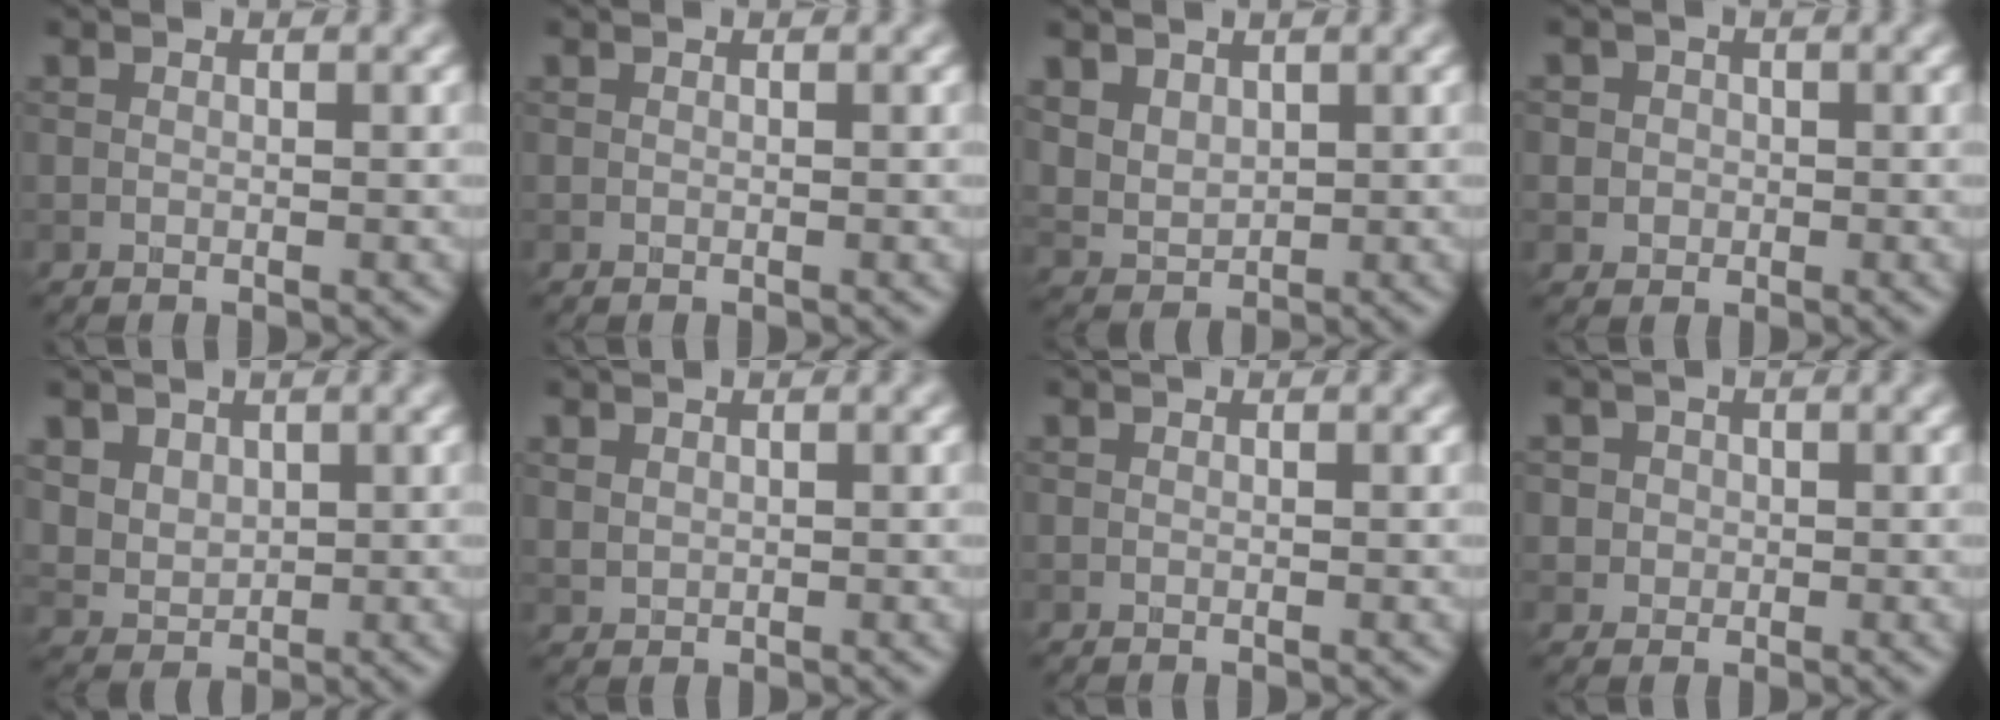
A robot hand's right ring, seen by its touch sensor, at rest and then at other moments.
{"total": 0.0}
{"total": 3.8, "force": [2.0, 2.7, 1.8], "torque": [-0.052, -0.001, 0.050]}
{"total": 2.8, "force": [0.7, 2.5, 0.9], "torque": [0.001, 0.010, -0.004]}
{"total": 4.6, "force": [2.4, 3.4, 2.0], "torque": [-0.063, 0.002, 0.053]}
{"total": 1.1, "force": [0.5, 0.8, 0.4], "torque": [-0.010, -0.002, 0.016]}
{"total": 0.0}
{"total": 2.5, "force": [0.8, 2.3, 0.9], "torque": [-0.005, 0.005, 0.011]}